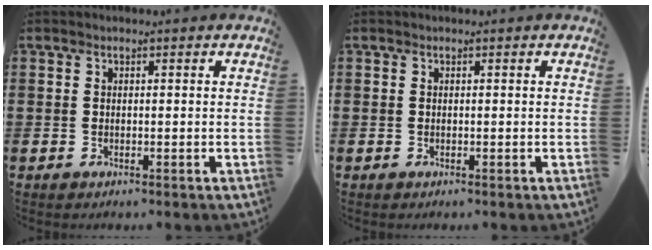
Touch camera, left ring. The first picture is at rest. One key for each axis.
{"total": 0.0}